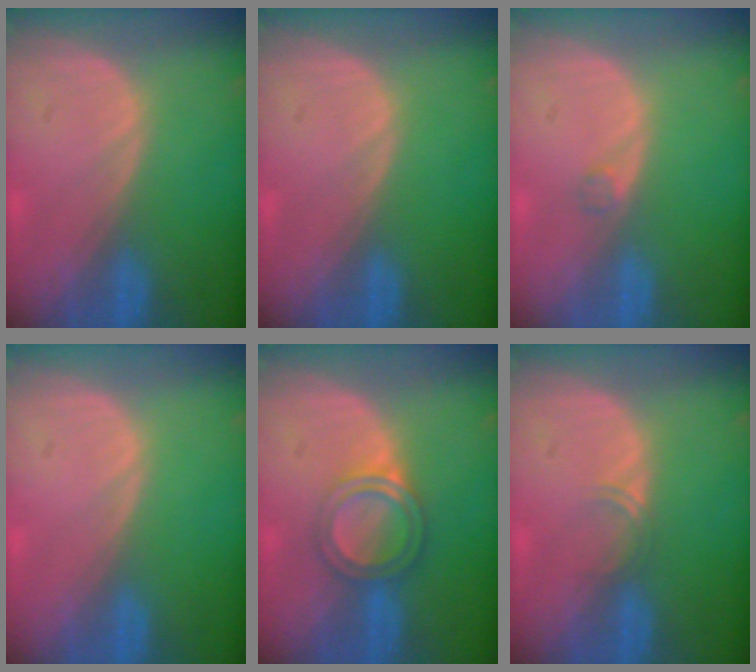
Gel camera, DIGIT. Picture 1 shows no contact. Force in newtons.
{"total": 0.0}
{"total": 0.9, "press": 0.9, "slide": 0.1}
{"total": 0.0}
{"total": 5.1, "press": 4.7, "slide": 2.1}
{"total": 1.4, "press": 1.1, "slide": 0.9}